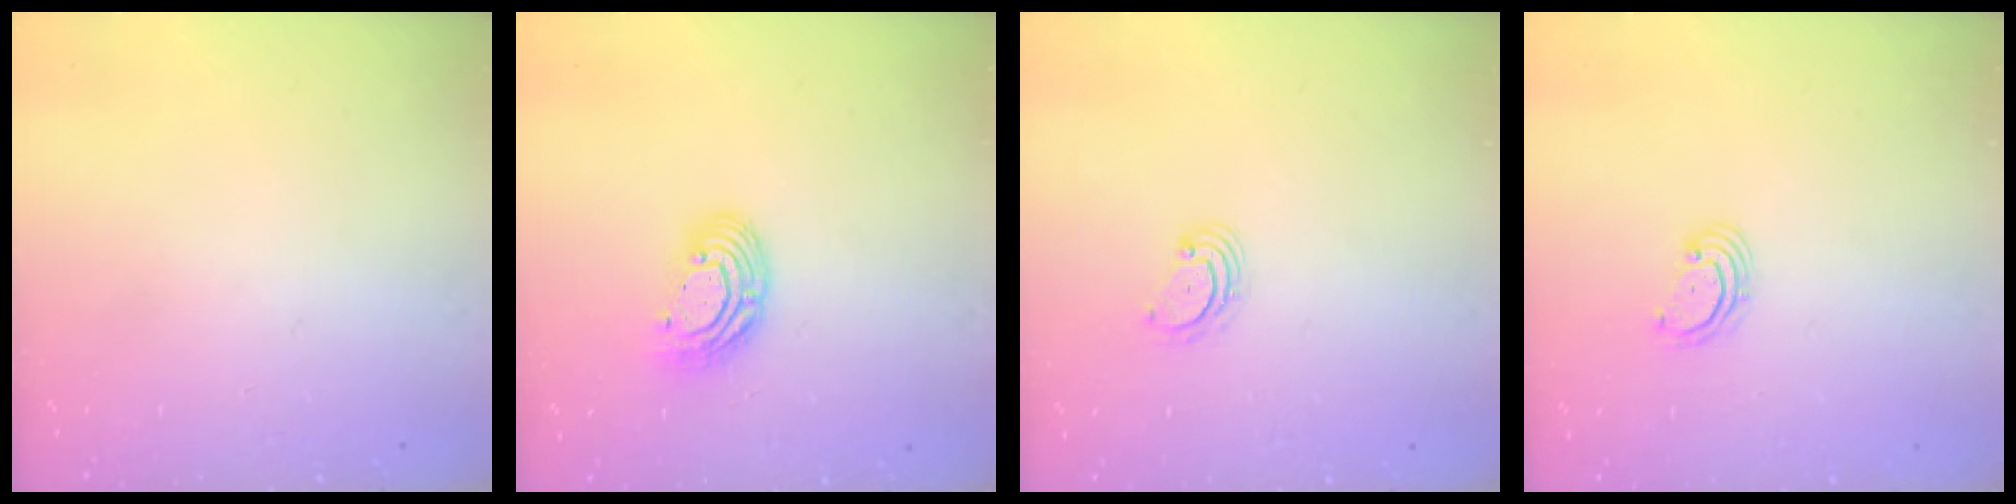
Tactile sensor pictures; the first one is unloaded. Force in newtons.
{"total": 9.9, "press": 9.9, "slide": 0.8}
{"total": 3.2, "press": 3.1, "slide": 0.4}
{"total": 2.7, "press": 2.6, "slide": 0.6}